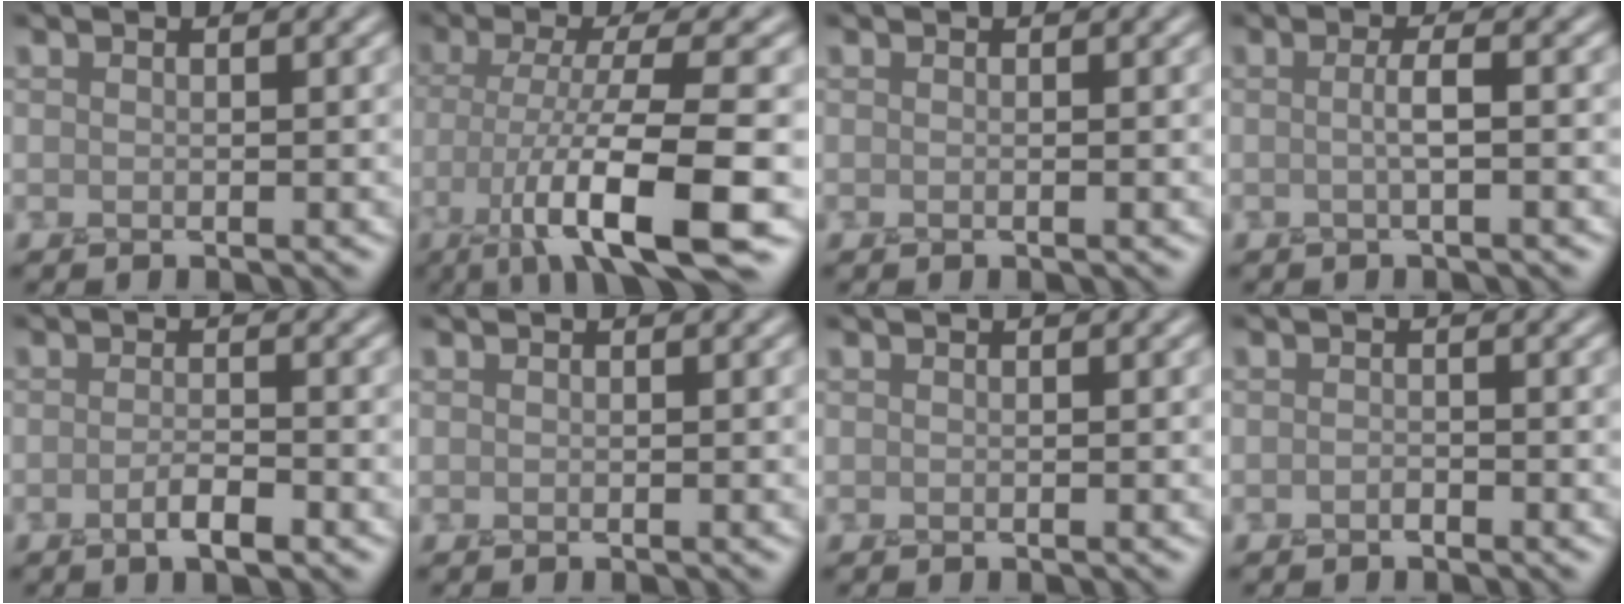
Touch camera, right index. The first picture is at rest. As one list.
[{"total": 10.2, "force": [-4.3, 1.9, 9.0], "torque": [-0.153, -0.006, -0.075]}, {"total": 0.6, "force": [-0.1, 0.2, 0.6], "torque": [-0.007, -0.002, -0.004]}, {"total": 1.9, "force": [-0.1, 0.4, 1.8], "torque": [-0.031, 0.001, -0.005]}, {"total": 2.4, "force": [-1.2, 0.5, 2.0], "torque": [-0.035, 0.000, -0.023]}, {"total": 0.0}, {"total": 0.0}, {"total": 0.7, "force": [-0.5, 0.3, 0.4], "torque": [-0.007, 0.000, -0.010]}]